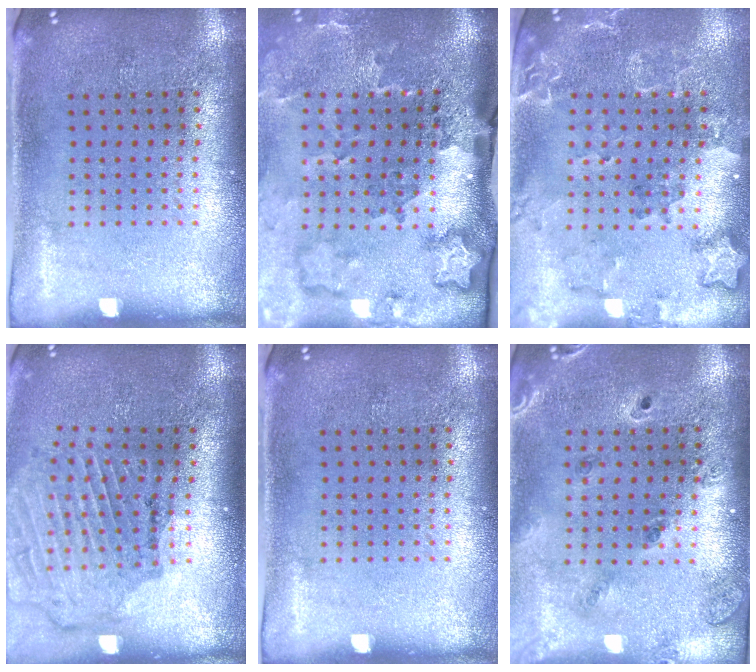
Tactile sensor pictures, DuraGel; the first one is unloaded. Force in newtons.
{"total": 3.5, "press": 2.3, "slide": 2.6}
{"total": 2.0, "press": 1.9, "slide": 0.7}
{"total": 1.9, "press": 1.8, "slide": 0.3}
{"total": 0.0}
{"total": 1.4, "press": 1.4, "slide": 0.3}